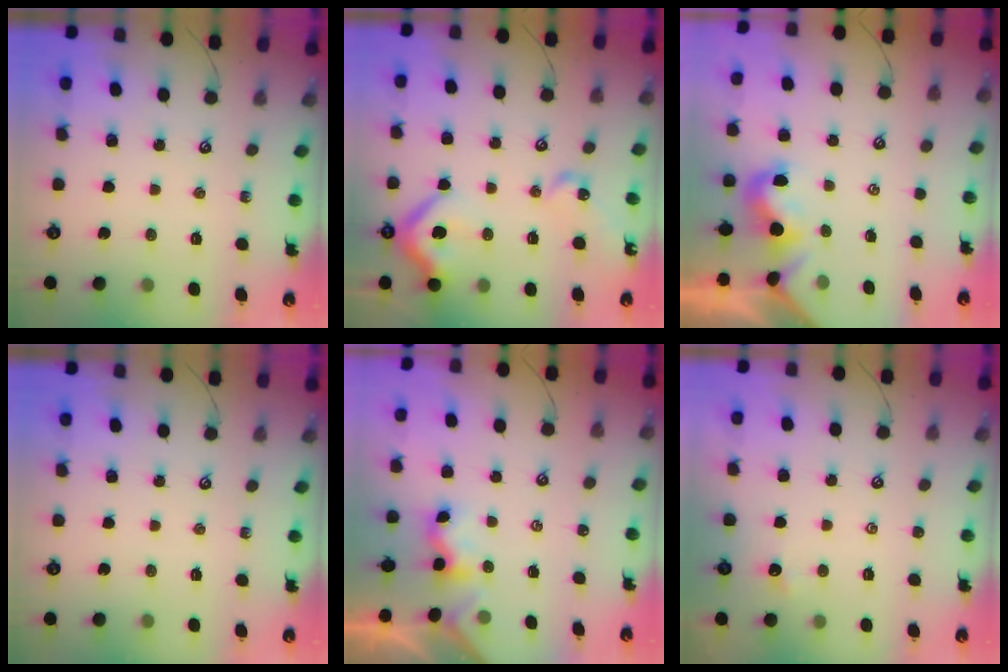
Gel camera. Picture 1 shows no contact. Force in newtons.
{"total": 13.7, "press": 13.7, "slide": 1.5}
{"total": 1.0, "press": 0.9, "slide": 0.4}
{"total": 0.0}
{"total": 1.2, "press": 1.1, "slide": 0.5}
{"total": 0.7, "press": 0.6, "slide": 0.3}